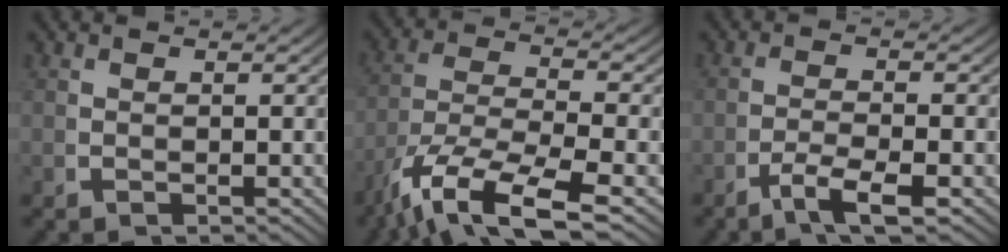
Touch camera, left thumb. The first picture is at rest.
{"total": 9.6, "force": [-3.0, 4.9, 7.7], "torque": [-0.179, -0.044, -0.025]}
{"total": 3.3, "force": [-1.7, 0.9, 2.7], "torque": [-0.058, -0.006, -0.029]}